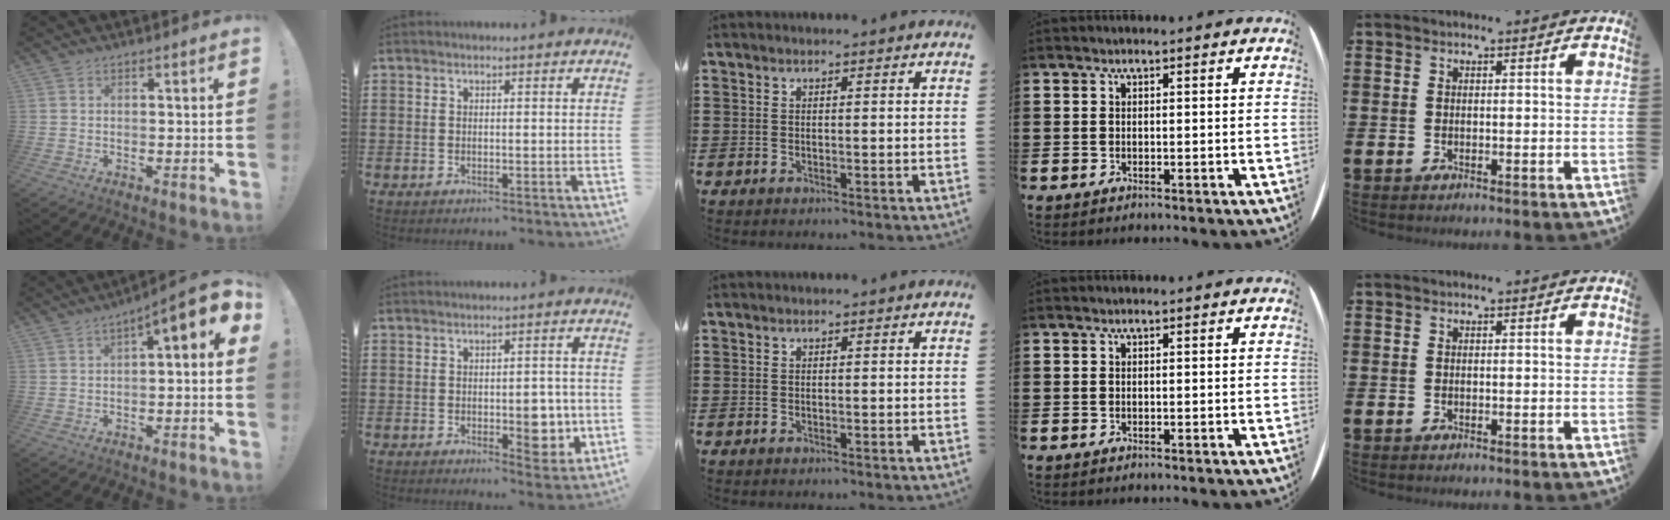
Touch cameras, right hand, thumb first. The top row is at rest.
{"thumb": {"total": 7.7, "force": [2.7, 1.5, 7.1], "torque": [-0.100, -0.025, 0.042]}, "index": {"total": 5.3, "force": [-1.1, 2.8, 4.3], "torque": [-0.057, 0.004, -0.021]}}